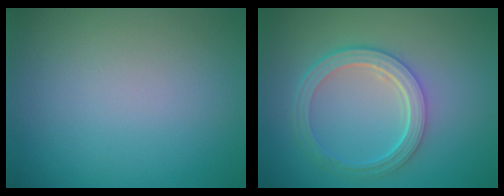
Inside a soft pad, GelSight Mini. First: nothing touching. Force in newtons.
{"total": 4.8, "press": 3.5, "slide": 3.2}